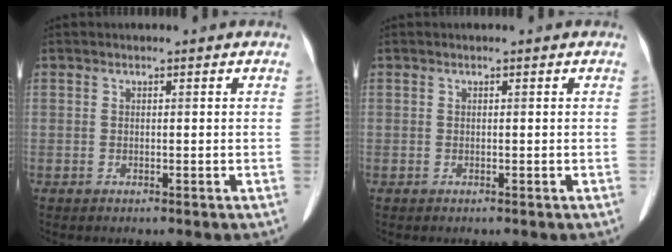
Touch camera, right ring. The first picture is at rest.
{"total": 0.0}